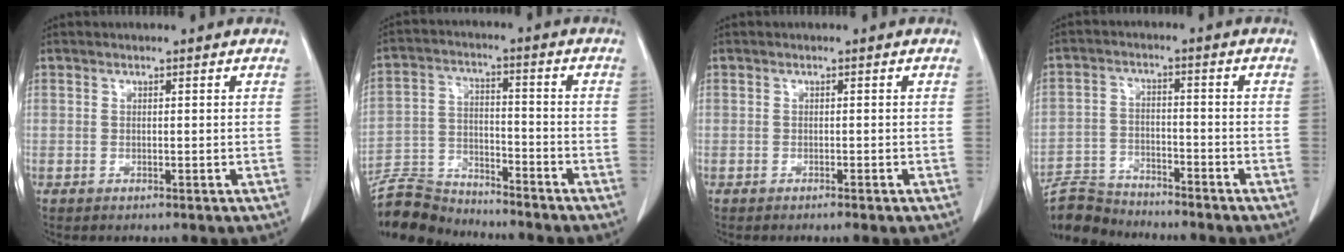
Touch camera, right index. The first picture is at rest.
{"total": 9.7, "force": [-9.4, 2.2, 1.2], "torque": [-0.024, 0.002, -0.177]}
{"total": 0.8, "force": [-0.6, -0.1, 0.5], "torque": [-0.014, -0.001, -0.008]}
{"total": 8.0, "force": [-7.8, 1.6, 0.1], "torque": [-0.005, -0.005, -0.145]}